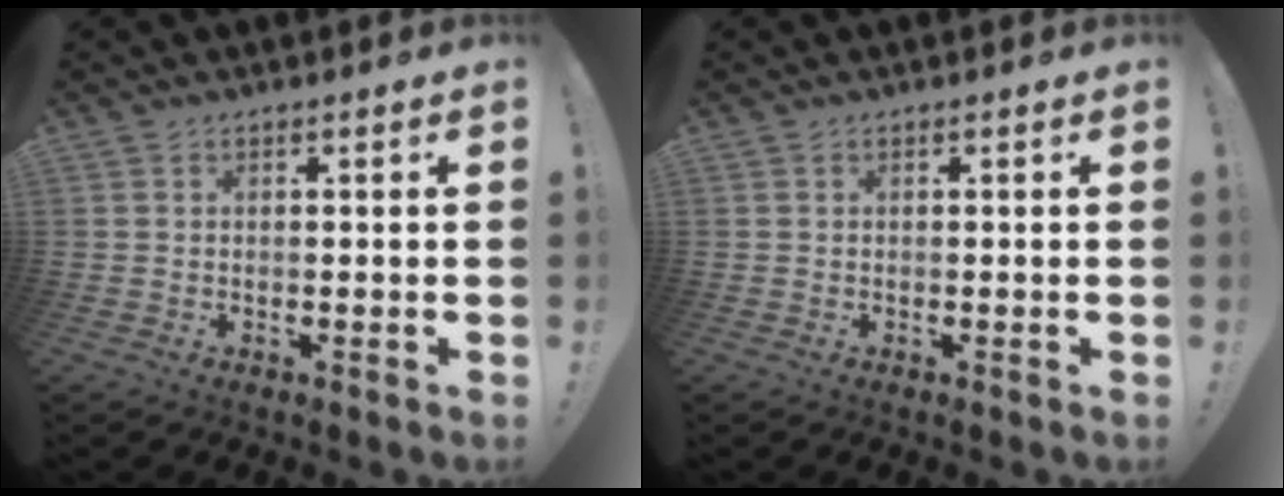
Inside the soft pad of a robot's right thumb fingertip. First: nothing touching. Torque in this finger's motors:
{"motor_torque": [-0.03, 0.03, -0.05, -0.03, 0.01]}